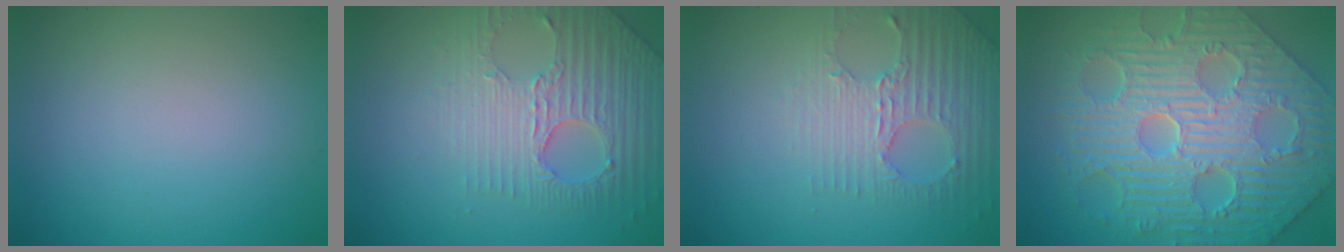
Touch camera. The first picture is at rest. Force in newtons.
{"total": 4.0, "press": 3.8, "slide": 1.1}
{"total": 2.8, "press": 2.7, "slide": 0.9}
{"total": 11.5, "press": 7.9, "slide": 8.4}